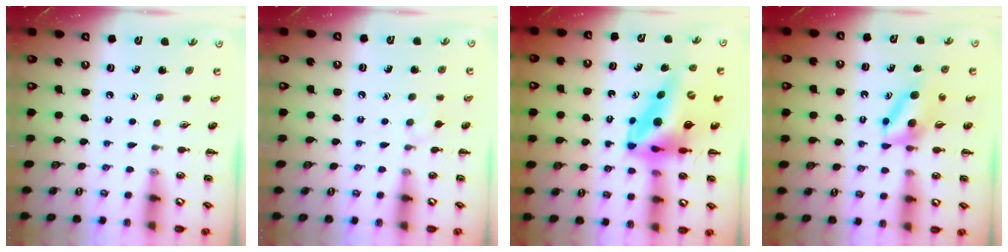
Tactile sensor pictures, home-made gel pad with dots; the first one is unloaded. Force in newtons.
{"total": 5.0, "press": 4.8, "slide": 1.5}
{"total": 12.3, "press": 11.8, "slide": 3.6}
{"total": 6.1, "press": 6.1, "slide": 0.9}